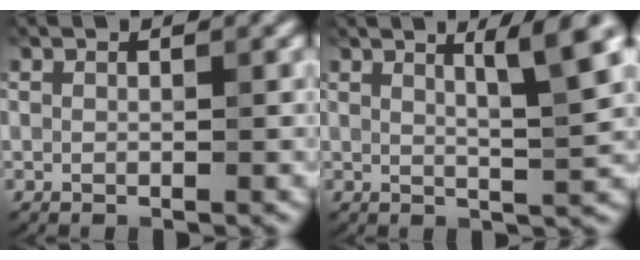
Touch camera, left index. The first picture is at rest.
{"total": 4.9, "force": [2.4, 0.7, 4.3], "torque": [-0.056, 0.000, 0.036]}